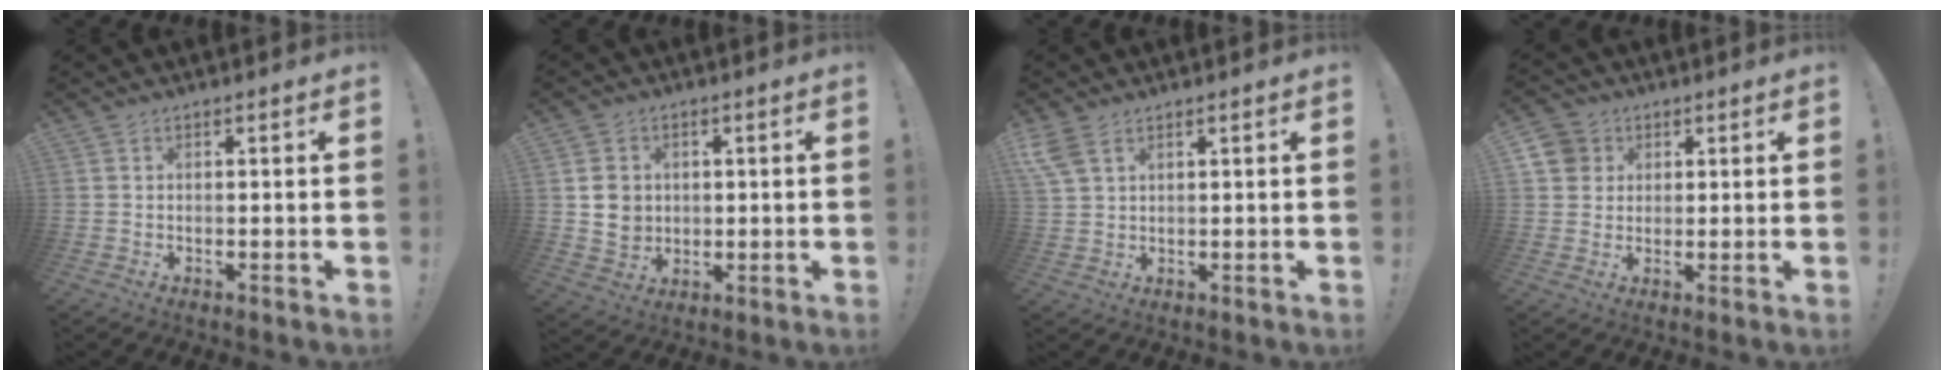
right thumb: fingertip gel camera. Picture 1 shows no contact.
{"total": 7.5, "force": [1.4, 6.7, 3.2], "torque": [-0.048, 0.000, 0.031]}
{"total": 5.5, "force": [3.0, 2.9, 3.6], "torque": [-0.071, -0.009, 0.060]}
{"total": 6.0, "force": [2.2, 5.4, 1.3], "torque": [-0.022, -0.007, 0.045]}